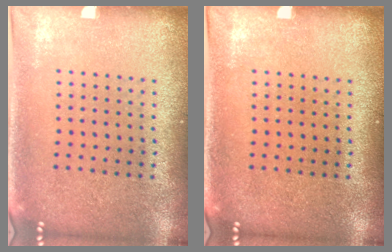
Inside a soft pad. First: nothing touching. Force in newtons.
{"total": 0.0}